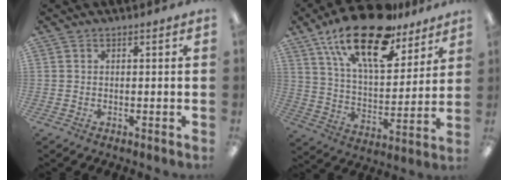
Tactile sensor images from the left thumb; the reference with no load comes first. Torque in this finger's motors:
{"motor_torque": [0.56, 0.53, 1.63, -1.14, 0.50]}